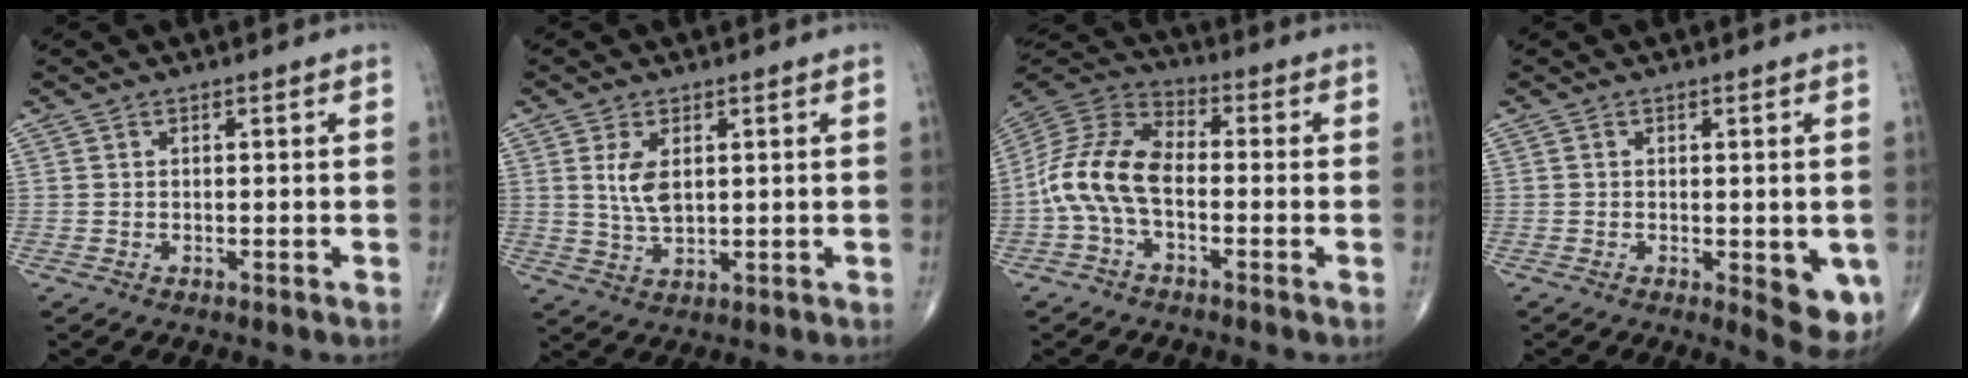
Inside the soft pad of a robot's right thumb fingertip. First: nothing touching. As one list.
[{"total": 5.3, "force": [1.3, 2.8, 4.4], "torque": [-0.084, -0.010, 0.031]}, {"total": 12.5, "force": [-2.4, 7.0, 10.1], "torque": [-0.204, 0.035, -0.056]}, {"total": 7.4, "force": [-1.8, 2.9, 6.5], "torque": [-0.061, -0.013, -0.019]}]